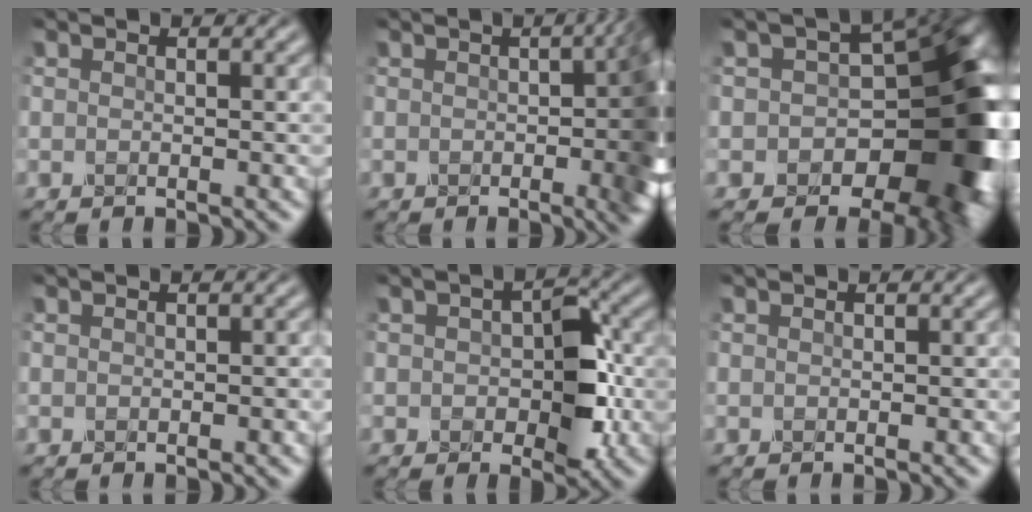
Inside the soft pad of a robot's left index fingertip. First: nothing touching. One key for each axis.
{"total": 6.8, "fx": -0.3, "fy": 1.7, "fz": 6.5, "tx": -0.067, "ty": 0.000, "tz": -0.002}
{"total": 15.5, "fx": -3.6, "fy": 10.1, "fz": 11.1, "tx": -0.097, "ty": -0.021, "tz": -0.049}
{"total": 0.5, "fx": -0.1, "fy": 0.3, "fz": 0.4, "tx": -0.006, "ty": -0.001, "tz": 0.000}
{"total": 5.1, "fx": -0.5, "fy": 2.9, "fz": 4.1, "tx": -0.052, "ty": -0.002, "tz": -0.007}
{"total": 0.0}